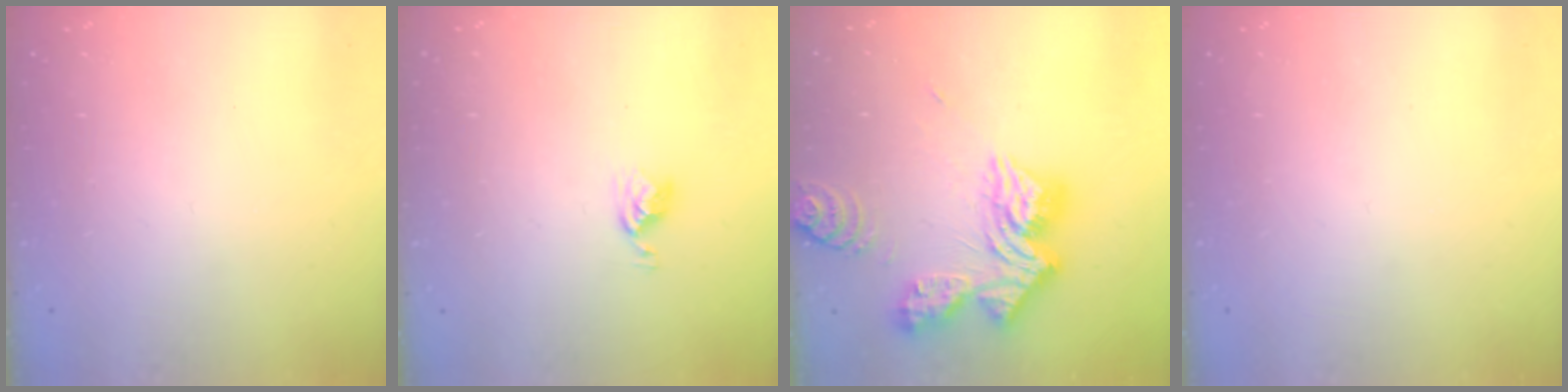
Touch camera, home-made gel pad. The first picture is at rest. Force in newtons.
{"total": 5.2, "press": 5.2, "slide": 0.6}
{"total": 18.5, "press": 18.4, "slide": 1.6}
{"total": 0.0}